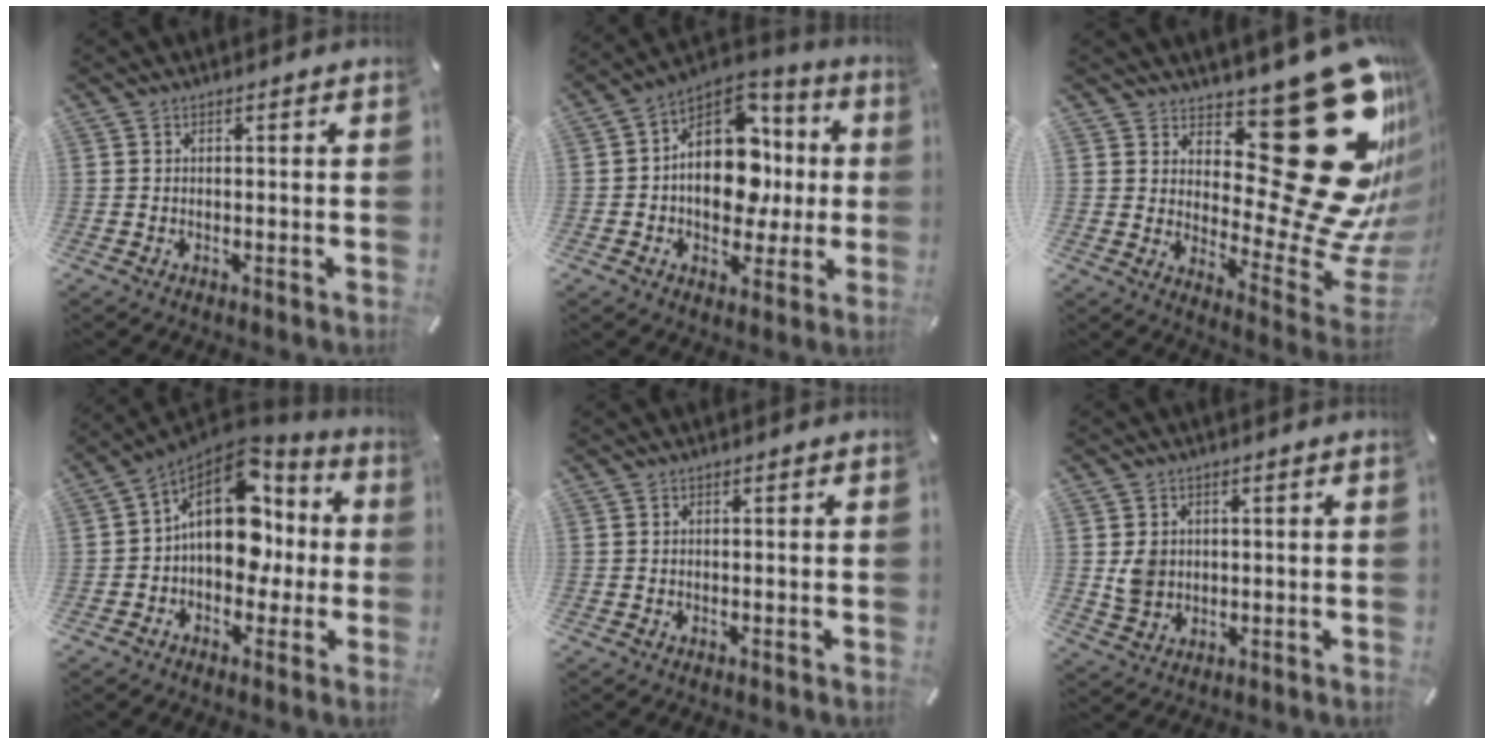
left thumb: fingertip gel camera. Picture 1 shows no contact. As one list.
[{"total": 17.4, "force": [0.7, 12.8, 11.7], "torque": [-0.179, -0.007, 0.015]}, {"total": 35.3, "force": [13.2, 15.3, 29.0], "torque": [-0.343, -0.133, 0.262]}, {"total": 18.2, "force": [2.8, 12.6, 12.9], "torque": [-0.201, -0.014, 0.046]}, {"total": 0.0}, {"total": 4.9, "force": [0.8, 4.5, 1.6], "torque": [-0.029, -0.001, 0.013]}]